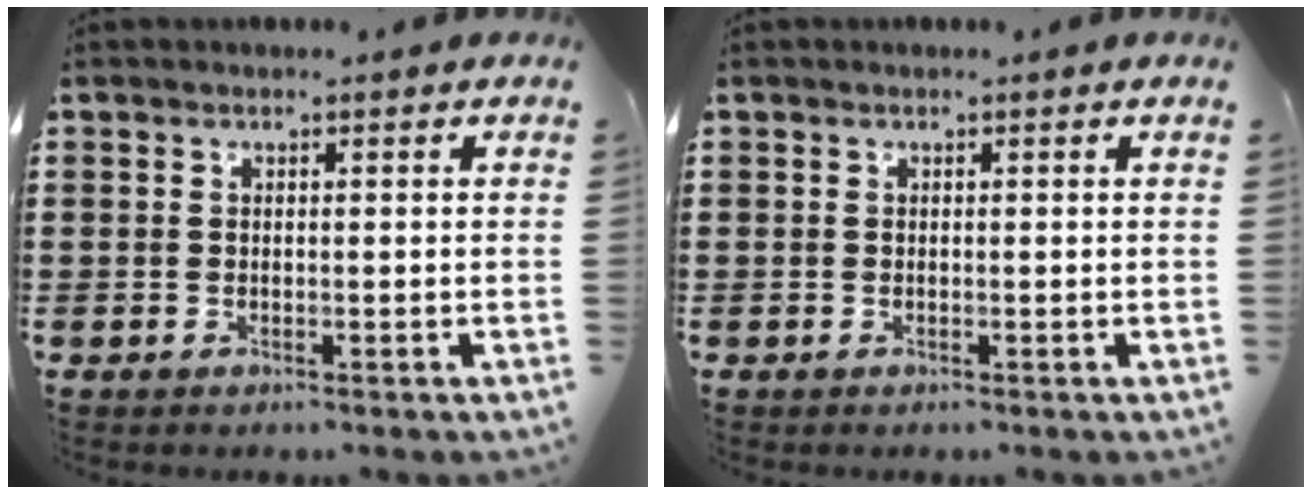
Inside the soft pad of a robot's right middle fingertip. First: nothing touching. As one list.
[{"total": 0.0}]